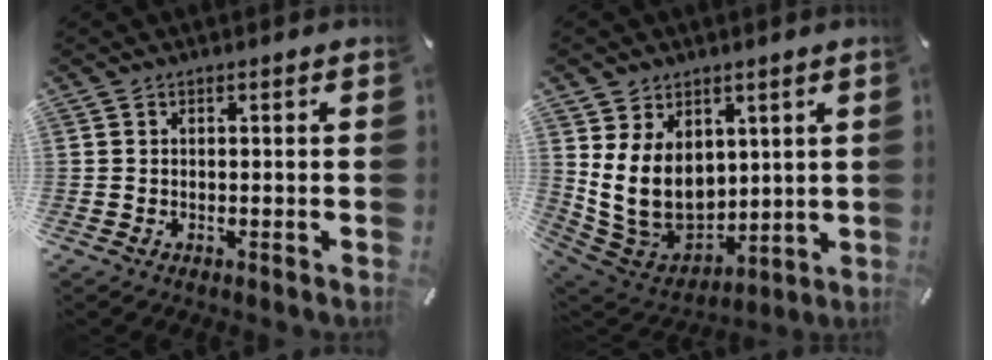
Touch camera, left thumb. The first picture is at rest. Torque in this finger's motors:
{"motor_torque": [2.66, 2.35, 1.47, -1.30, 0.71]}